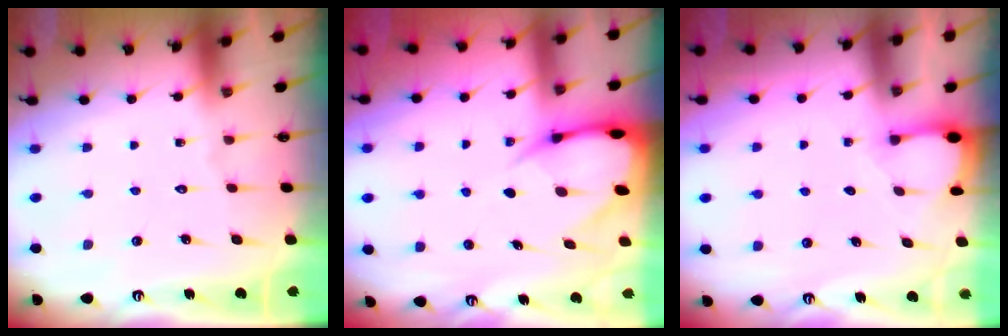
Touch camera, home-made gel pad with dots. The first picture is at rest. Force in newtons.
{"total": 7.2, "press": 7.2, "slide": 0.8}
{"total": 2.7, "press": 2.7, "slide": 0.3}